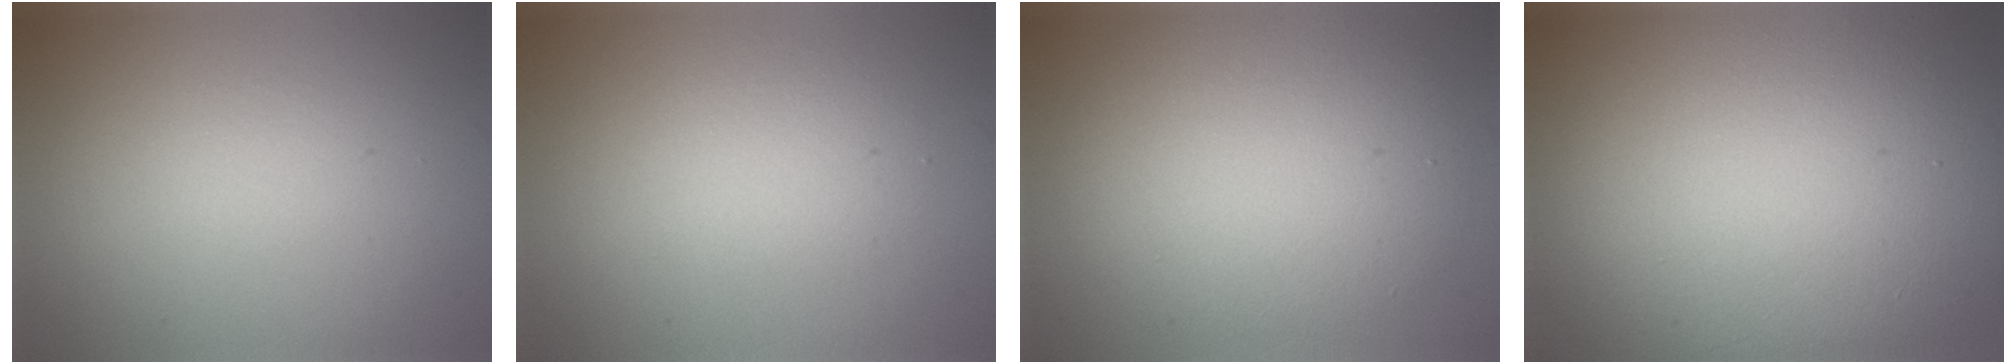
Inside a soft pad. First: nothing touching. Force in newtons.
{"total": 2.2, "press": 2.2, "slide": 0.1}
{"total": 7.1, "press": 7.0, "slide": 0.5}
{"total": 17.8, "press": 17.8, "slide": 1.3}